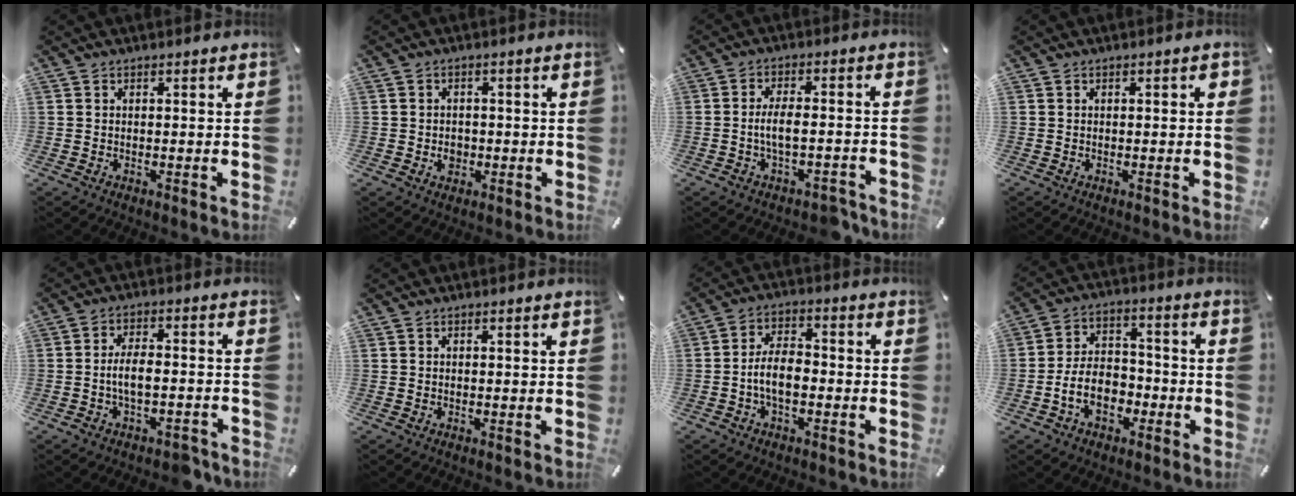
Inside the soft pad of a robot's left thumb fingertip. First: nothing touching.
{"total": 2.9, "force": [-0.7, 2.6, 1.2], "torque": [-0.014, 0.000, -0.015]}
{"total": 6.8, "force": [-2.2, 2.9, 5.7], "torque": [-0.102, 0.015, -0.038]}
{"total": 1.0, "force": [0.0, 0.3, 0.9], "torque": [-0.016, 0.002, -0.002]}
{"total": 7.4, "force": [-2.7, 3.4, 5.9], "torque": [-0.103, 0.020, -0.046]}
{"total": 0.0}
{"total": 7.4, "force": [-2.4, 4.0, 5.8], "torque": [-0.107, 0.019, -0.043]}
{"total": 10.4, "force": [-4.2, 7.4, 6.1], "torque": [-0.133, 0.023, -0.076]}